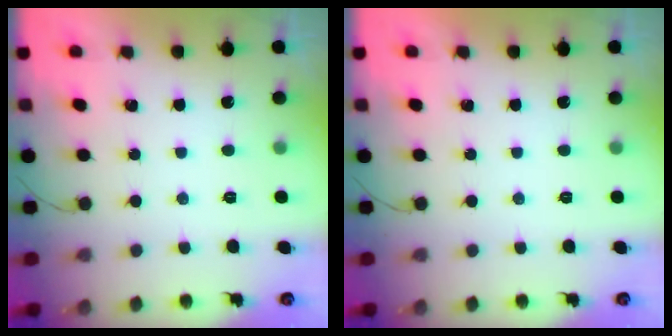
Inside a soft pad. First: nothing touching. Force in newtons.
{"total": 0.0}